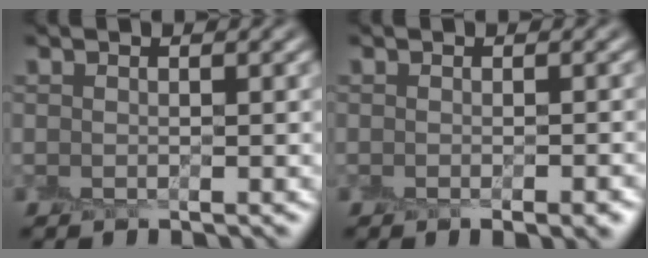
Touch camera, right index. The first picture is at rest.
{"total": 2.5, "force": [-1.5, 0.6, 1.9], "torque": [-0.021, -0.006, -0.013]}